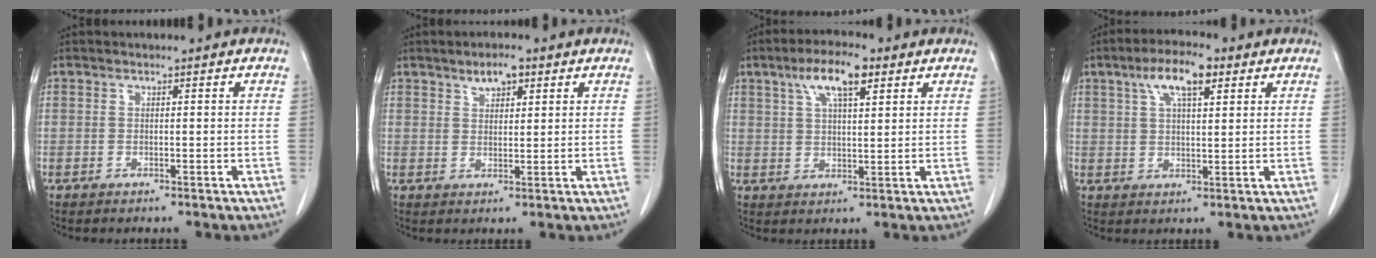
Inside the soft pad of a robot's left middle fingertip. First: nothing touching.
{"total": 3.3, "force": [2.1, 1.3, 2.2], "torque": [-0.038, 0.002, 0.038]}
{"total": 7.7, "force": [4.2, 2.0, 6.2], "torque": [-0.120, 0.014, 0.073]}
{"total": 7.5, "force": [3.9, 2.0, 6.1], "torque": [-0.117, 0.015, 0.067]}